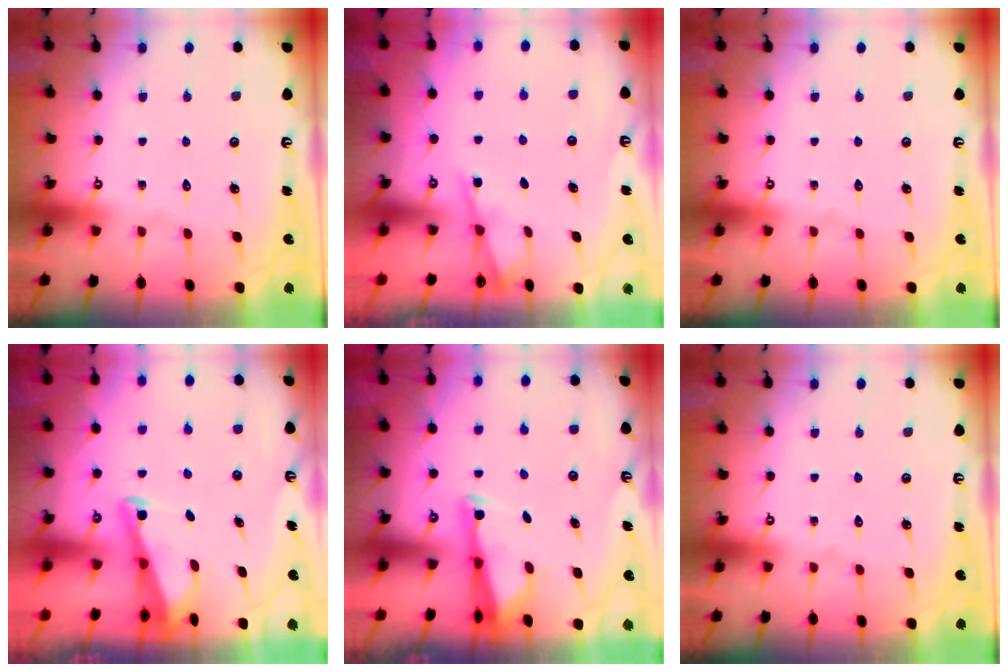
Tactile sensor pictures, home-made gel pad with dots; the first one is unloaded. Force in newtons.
{"total": 2.4, "press": 2.4, "slide": 0.5}
{"total": 0.0}
{"total": 2.9, "press": 2.8, "slide": 0.3}
{"total": 2.8, "press": 2.7, "slide": 0.7}
{"total": 0.0}